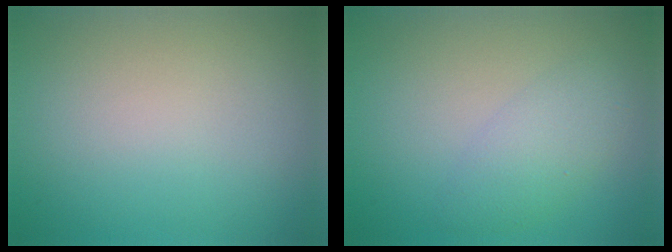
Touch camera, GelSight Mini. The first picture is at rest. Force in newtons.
{"total": 2.8, "press": 2.8, "slide": 0.1}